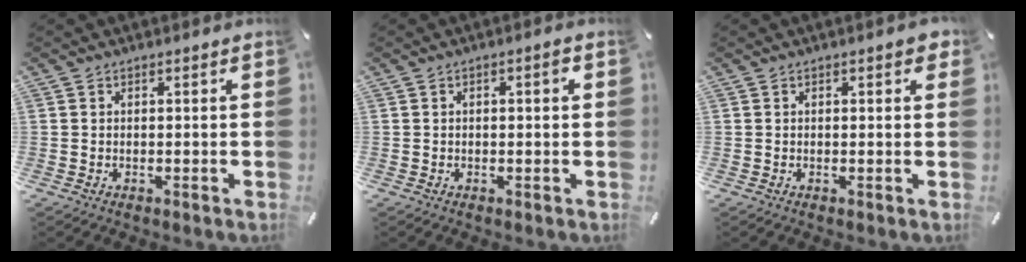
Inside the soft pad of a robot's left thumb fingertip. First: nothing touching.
{"total": 1.8, "force": [0.2, 0.5, 1.7], "torque": [-0.031, 0.006, 0.000]}
{"total": 1.5, "force": [0.4, 0.6, 1.4], "torque": [-0.020, 0.001, 0.004]}